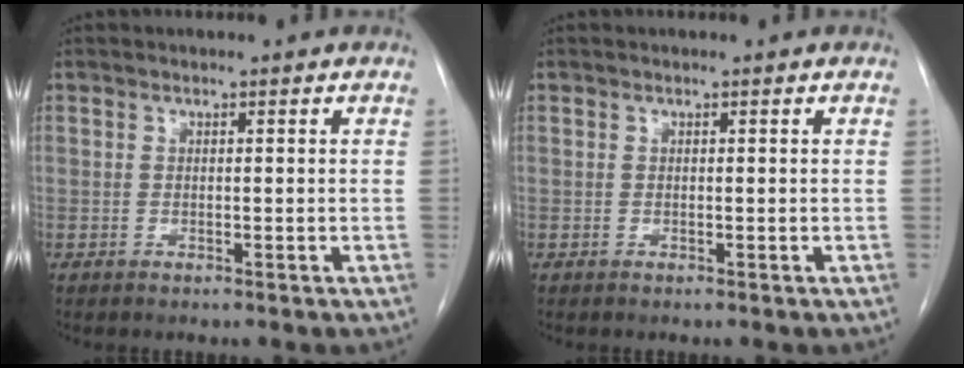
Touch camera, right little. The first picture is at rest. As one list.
[{"total": 0.0}]